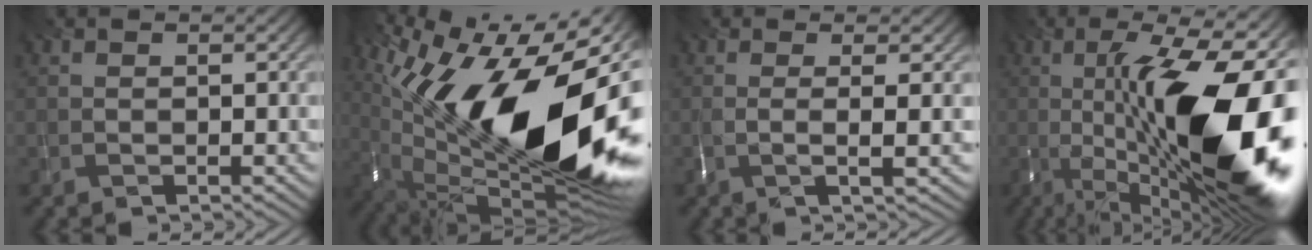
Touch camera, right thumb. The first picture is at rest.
{"total": 19.8, "force": [2.4, 9.4, 17.3], "torque": [-0.307, -0.002, 0.036]}
{"total": 3.0, "force": [0.0, 0.1, 3.0], "torque": [-0.051, 0.001, -0.007]}
{"total": 20.2, "force": [-3.4, 6.9, 18.7], "torque": [-0.280, 0.011, -0.067]}